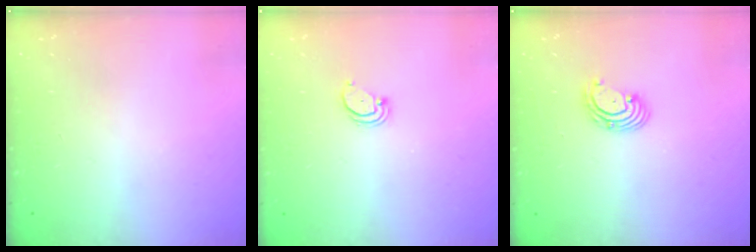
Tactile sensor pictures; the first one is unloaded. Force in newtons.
{"total": 2.0, "press": 2.0, "slide": 0.2}
{"total": 2.9, "press": 2.9, "slide": 0.1}